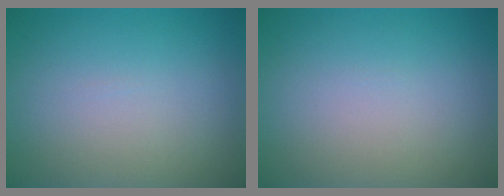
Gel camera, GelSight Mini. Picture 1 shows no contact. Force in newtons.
{"total": 0.0}